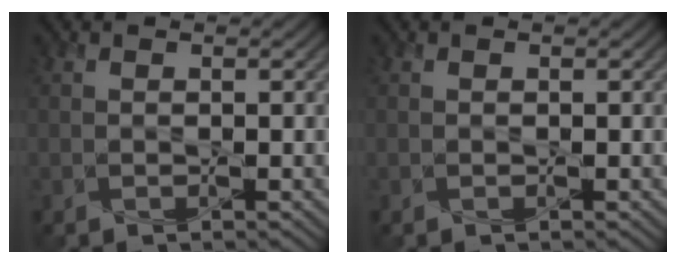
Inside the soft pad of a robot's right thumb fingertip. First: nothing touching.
{"total": 0.0}